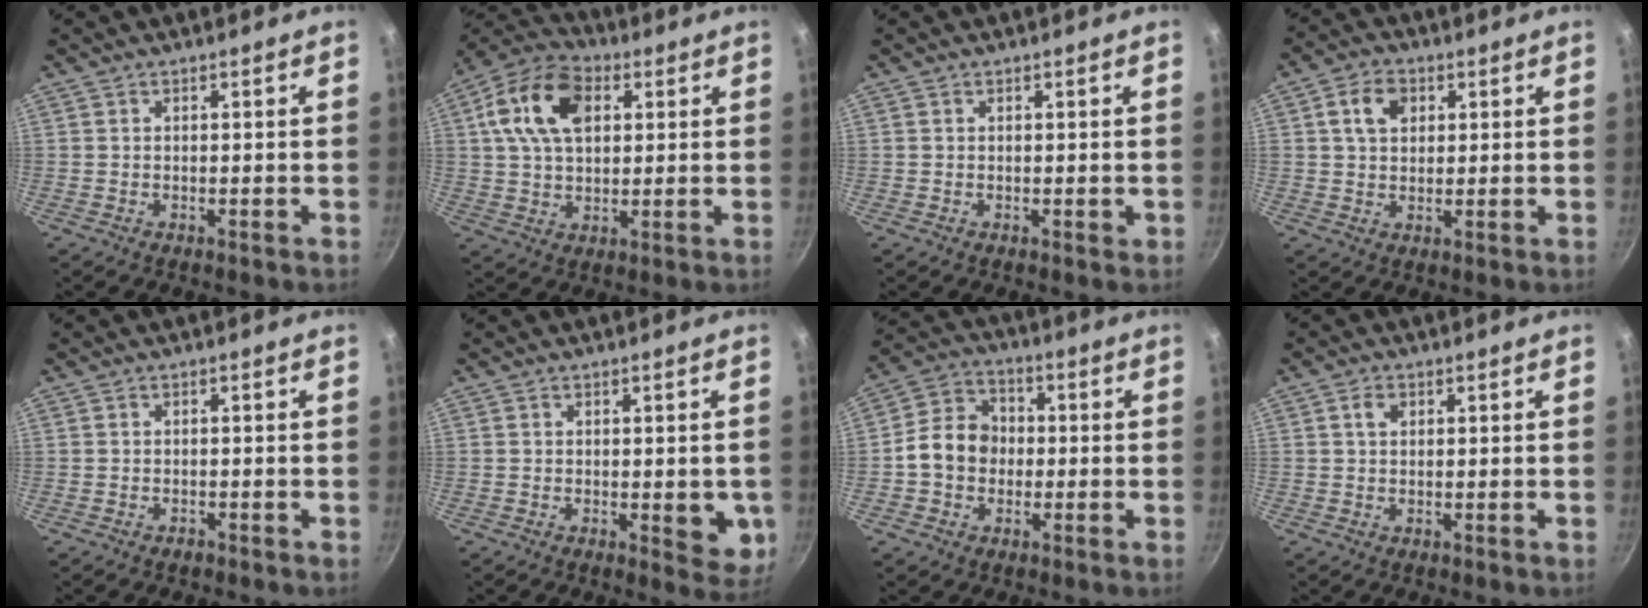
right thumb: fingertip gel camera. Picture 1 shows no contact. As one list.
[{"total": 15.1, "force": [4.2, 9.7, 10.7], "torque": [-0.178, 0.011, 0.059]}, {"total": 0.6, "force": [0.2, 0.4, 0.3], "torque": [-0.001, 0.002, 0.003]}, {"total": 6.3, "force": [2.0, 4.7, 3.8], "torque": [-0.049, 0.005, 0.029]}, {"total": 0.8, "force": [-0.6, 0.5, 0.3], "torque": [-0.007, 0.007, -0.008]}, {"total": 6.1, "force": [-0.6, 2.9, 5.3], "torque": [-0.047, -0.007, -0.005]}, {"total": 9.8, "force": [-0.8, 8.2, 5.4], "torque": [-0.065, 0.024, -0.033]}, {"total": 2.4, "force": [0.8, 1.7, 1.5], "torque": [-0.020, 0.002, 0.013]}]